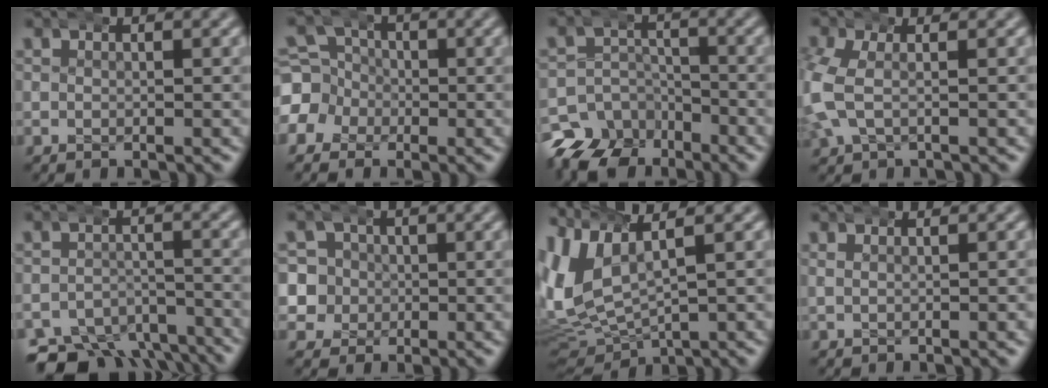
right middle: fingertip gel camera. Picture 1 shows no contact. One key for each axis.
{"total": 7.8, "fx": -1.4, "fy": 7.5, "fz": 1.6, "tx": -0.051, "ty": -0.021, "tz": -0.030}
{"total": 9.9, "fx": -6.7, "fy": 6.8, "fz": 2.7, "tx": -0.029, "ty": -0.032, "tz": -0.107}
{"total": 3.7, "fx": -0.1, "fy": 3.1, "fz": 2.1, "tx": -0.080, "ty": -0.001, "tz": -0.001}
{"total": 8.7, "fx": -6.8, "fy": 4.4, "fz": 3.1, "tx": -0.036, "ty": -0.033, "tz": -0.106}
{"total": 8.7, "fx": -1.4, "fy": 8.4, "fz": 1.8, "tx": -0.072, "ty": -0.037, "tz": -0.021}
{"total": 8.1, "fx": 1.3, "fy": 6.6, "fz": 4.5, "tx": -0.111, "ty": -0.004, "tz": 0.025}
{"total": 0.6, "fx": 0.4, "fy": -0.4, "fz": 0.0, "tx": 0.002, "ty": 0.006, "tz": 0.006}